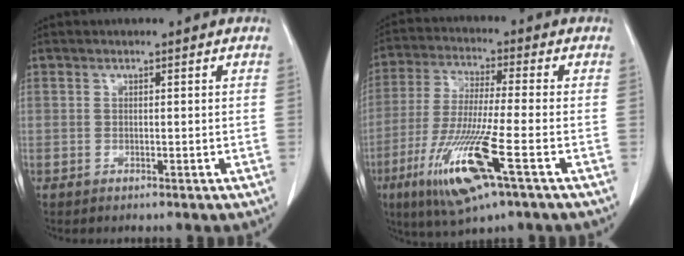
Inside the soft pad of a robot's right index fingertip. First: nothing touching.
{"total": 14.2, "force": [-6.1, 0.6, 12.8], "torque": [-0.267, -0.033, -0.111]}